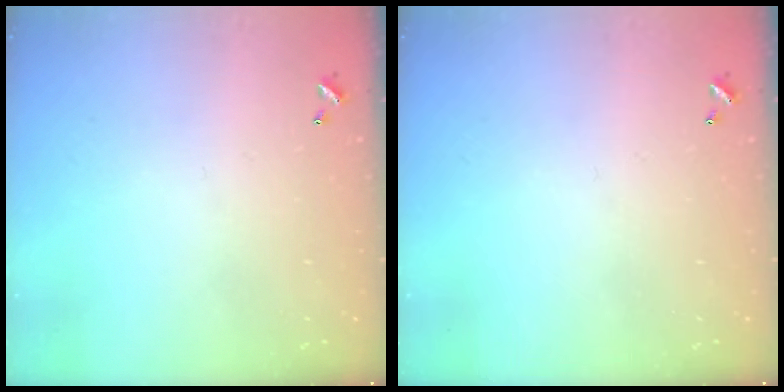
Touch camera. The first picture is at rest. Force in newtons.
{"total": 0.0}